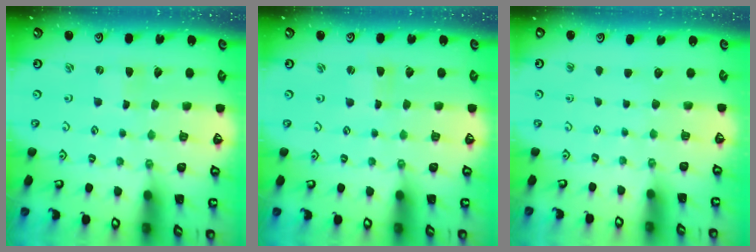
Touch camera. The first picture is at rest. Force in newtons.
{"total": 0.0}
{"total": 0.0}